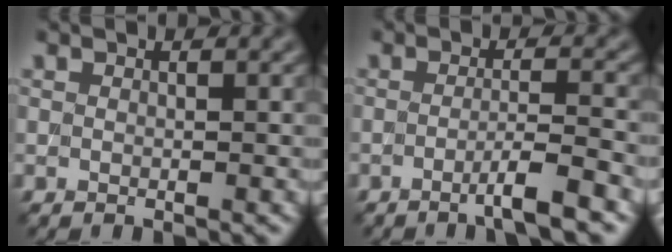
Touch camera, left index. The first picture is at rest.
{"total": 3.6, "force": [-1.8, 0.3, 3.1], "torque": [-0.042, 0.005, -0.046]}